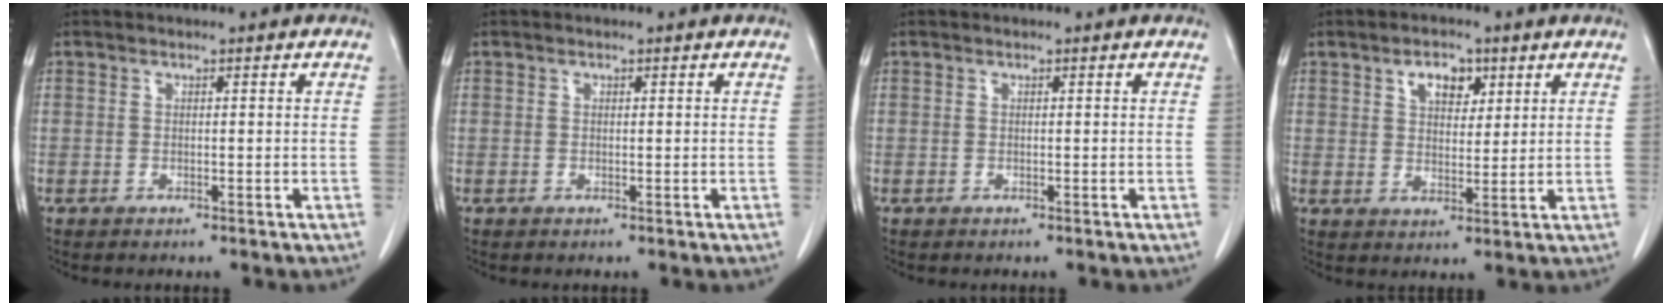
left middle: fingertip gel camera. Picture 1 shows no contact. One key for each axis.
{"total": 0.0}
{"total": 0.0}
{"total": 4.9, "fx": 2.6, "fy": 2.7, "fz": 3.2, "tx": -0.052, "ty": 0.005, "tz": 0.042}